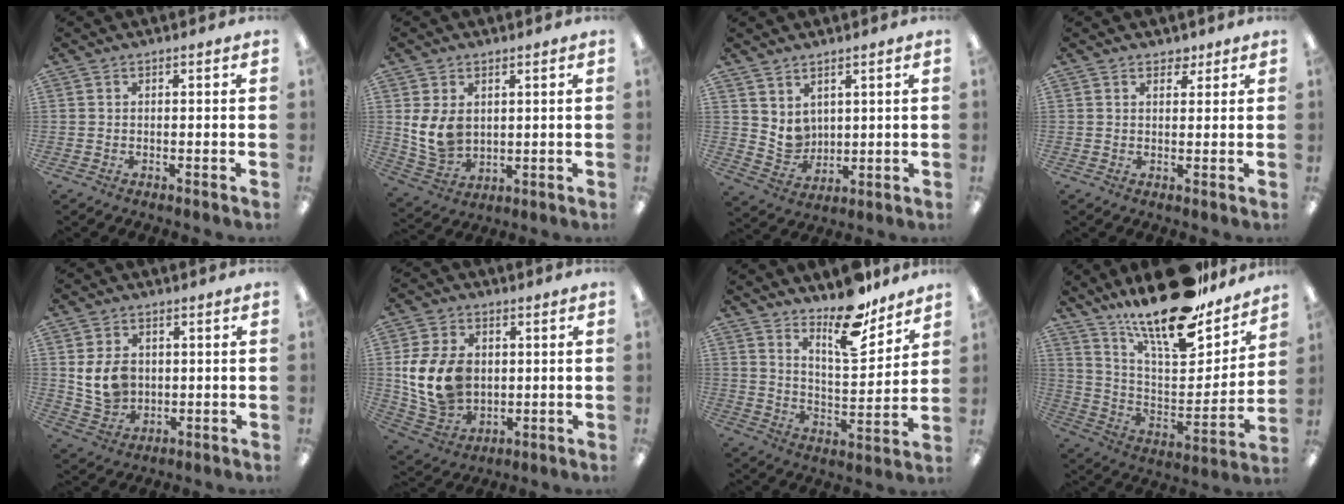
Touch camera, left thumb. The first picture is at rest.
{"total": 8.7, "force": [2.2, 6.5, 5.3], "torque": [-0.116, -0.009, 0.043]}
{"total": 6.0, "force": [4.1, 4.3, 0.7], "torque": [-0.020, -0.030, 0.082]}
{"total": 2.7, "force": [1.9, 1.5, 1.1], "torque": [-0.006, -0.004, 0.032]}
{"total": 8.5, "force": [1.5, 6.7, 5.0], "torque": [-0.107, 0.004, 0.031]}
{"total": 14.4, "force": [1.7, 11.0, 9.2], "torque": [-0.196, 0.002, 0.036]}
{"total": 14.4, "force": [11.6, 4.8, 7.1], "torque": [-0.095, -0.085, 0.200]}
{"total": 21.3, "force": [17.0, 6.1, 11.3], "torque": [-0.191, -0.122, 0.290]}